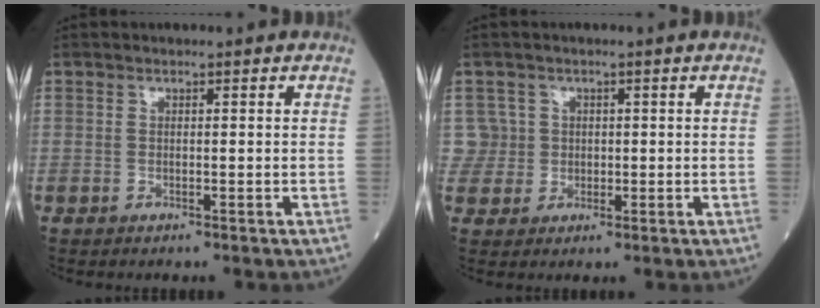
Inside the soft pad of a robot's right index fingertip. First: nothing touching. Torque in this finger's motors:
{"motor_torque": [-0.05, 0.02, -0.04, -0.02]}